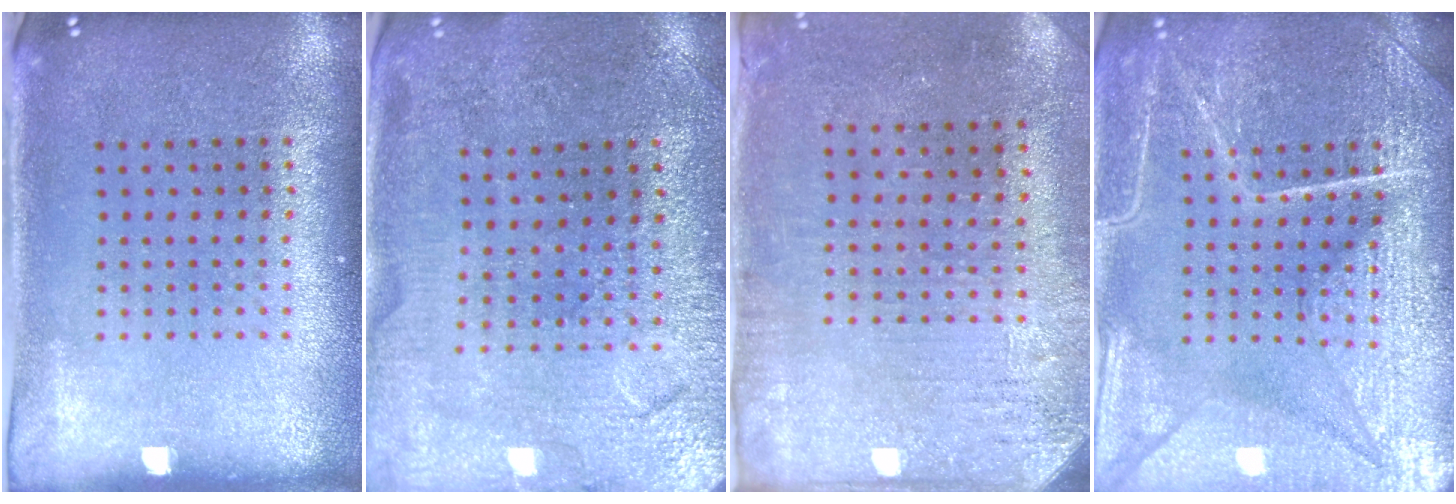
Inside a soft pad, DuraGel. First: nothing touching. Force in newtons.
{"total": 1.5, "press": 1.5, "slide": 0.2}
{"total": 3.1, "press": 2.6, "slide": 1.7}
{"total": 7.3, "press": 7.2, "slide": 0.9}